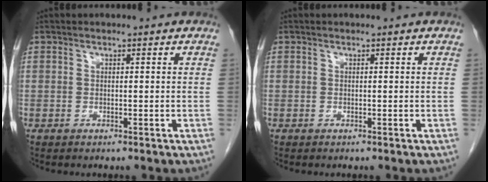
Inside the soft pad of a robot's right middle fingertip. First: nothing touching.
{"total": 0.0}